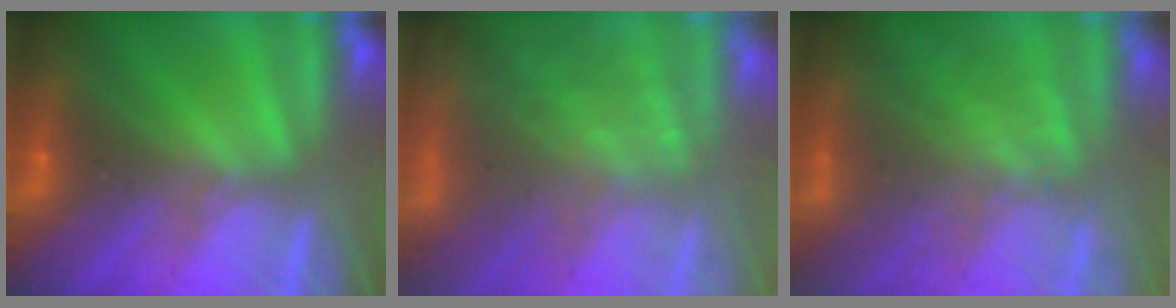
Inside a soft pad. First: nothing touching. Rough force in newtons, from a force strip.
{"total": 7.7}
{"total": 8.1}